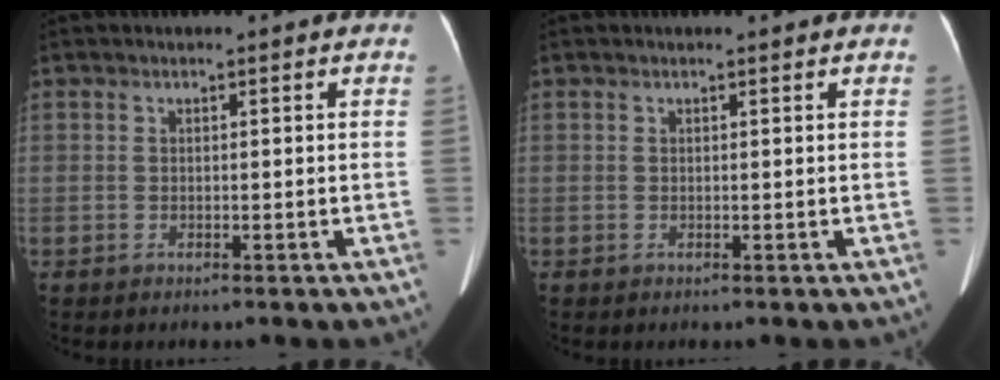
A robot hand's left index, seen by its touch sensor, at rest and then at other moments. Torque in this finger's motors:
{"motor_torque": [0.12, -0.02, 0.10, 0.02]}